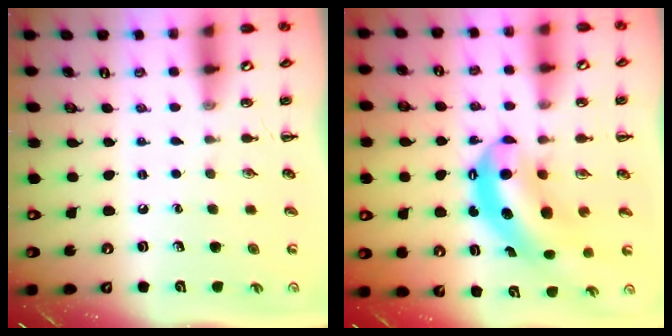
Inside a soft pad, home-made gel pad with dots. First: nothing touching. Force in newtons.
{"total": 8.8, "press": 8.6, "slide": 1.6}